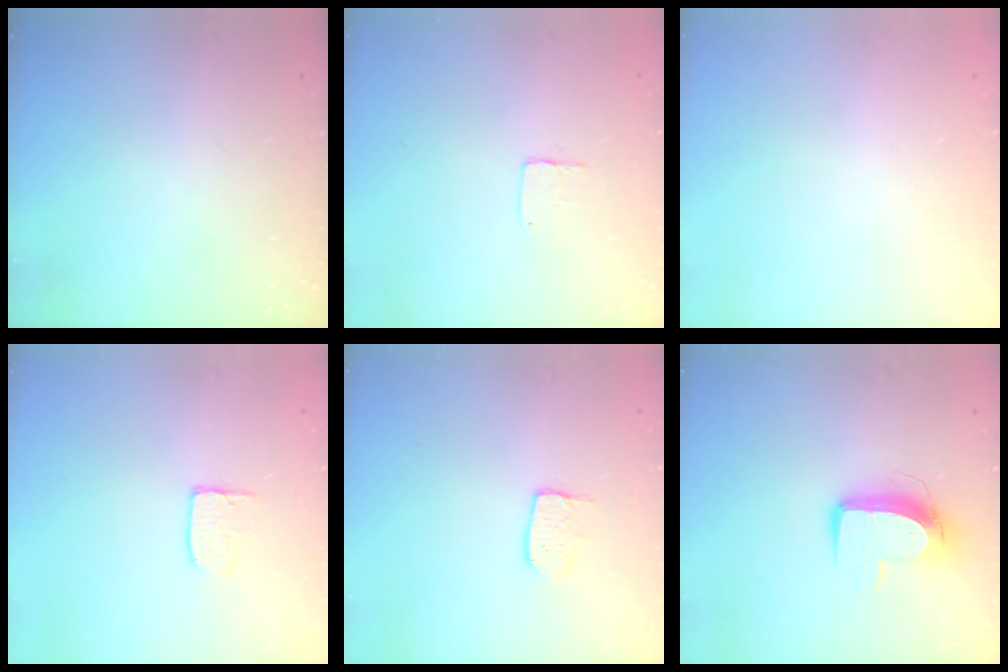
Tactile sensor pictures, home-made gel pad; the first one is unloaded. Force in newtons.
{"total": 3.8, "press": 3.8, "slide": 0.3}
{"total": 0.0}
{"total": 4.7, "press": 4.7, "slide": 0.4}
{"total": 5.5, "press": 5.5, "slide": 0.3}
{"total": 10.3, "press": 10.3, "slide": 0.8}